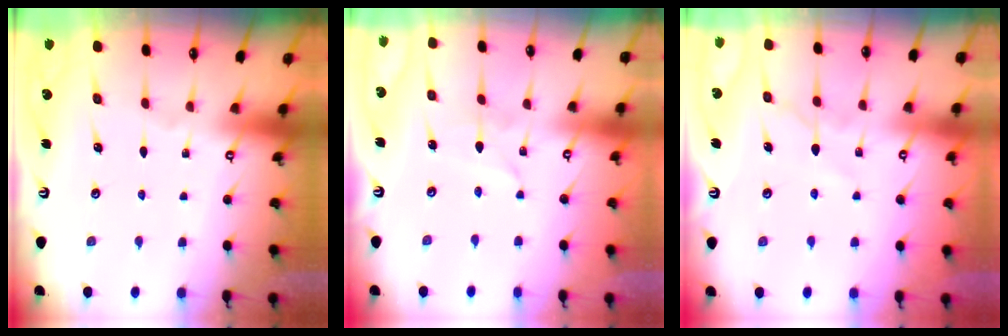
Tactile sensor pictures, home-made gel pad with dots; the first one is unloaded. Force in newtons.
{"total": 2.4, "press": 2.4, "slide": 0.4}
{"total": 6.7, "press": 6.6, "slide": 1.0}